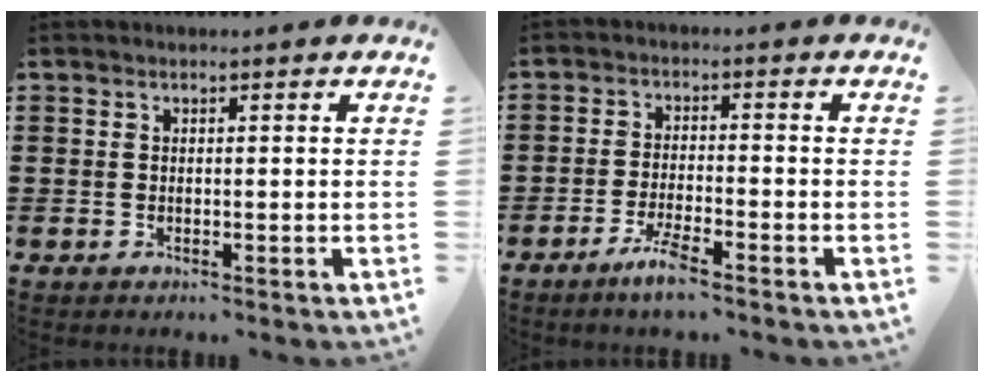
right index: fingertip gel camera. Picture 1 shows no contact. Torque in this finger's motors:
{"motor_torque": [1.07, 1.03, -0.01, 0.02]}